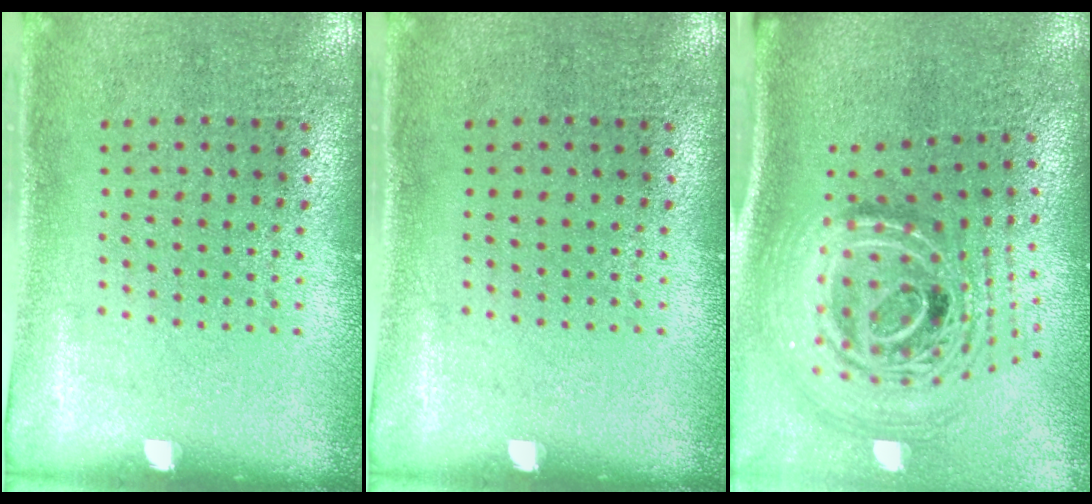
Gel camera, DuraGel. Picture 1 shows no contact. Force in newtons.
{"total": 0.0}
{"total": 3.0, "press": 2.0, "slide": 2.2}